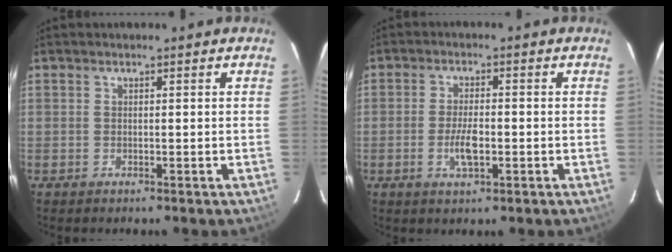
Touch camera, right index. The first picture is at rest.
{"total": 5.0, "force": [-1.4, 1.9, 4.4], "torque": [-0.089, -0.003, -0.024]}